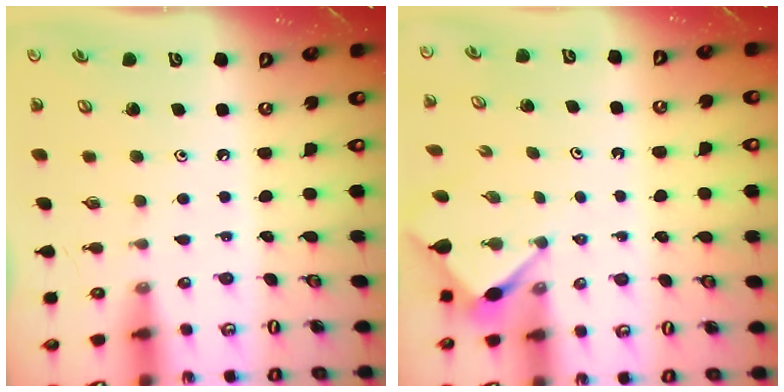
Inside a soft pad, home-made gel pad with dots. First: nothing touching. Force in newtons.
{"total": 3.5, "press": 3.5, "slide": 0.3}